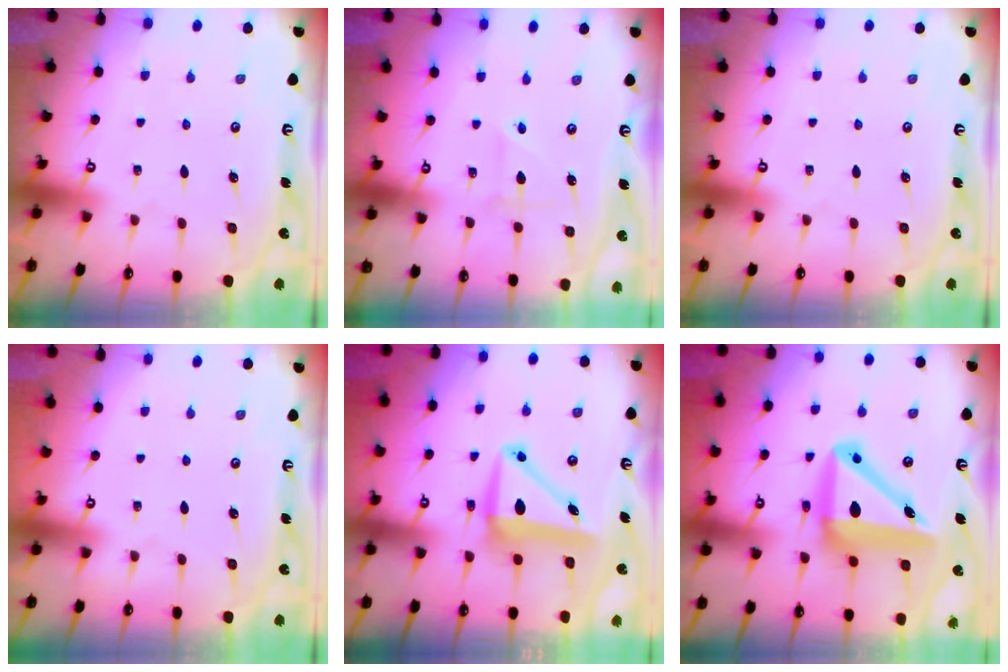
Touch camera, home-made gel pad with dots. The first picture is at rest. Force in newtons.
{"total": 2.6, "press": 2.6, "slide": 0.3}
{"total": 0.0}
{"total": 0.0}
{"total": 8.9, "press": 8.7, "slide": 1.6}
{"total": 14.4, "press": 14.0, "slide": 3.0}